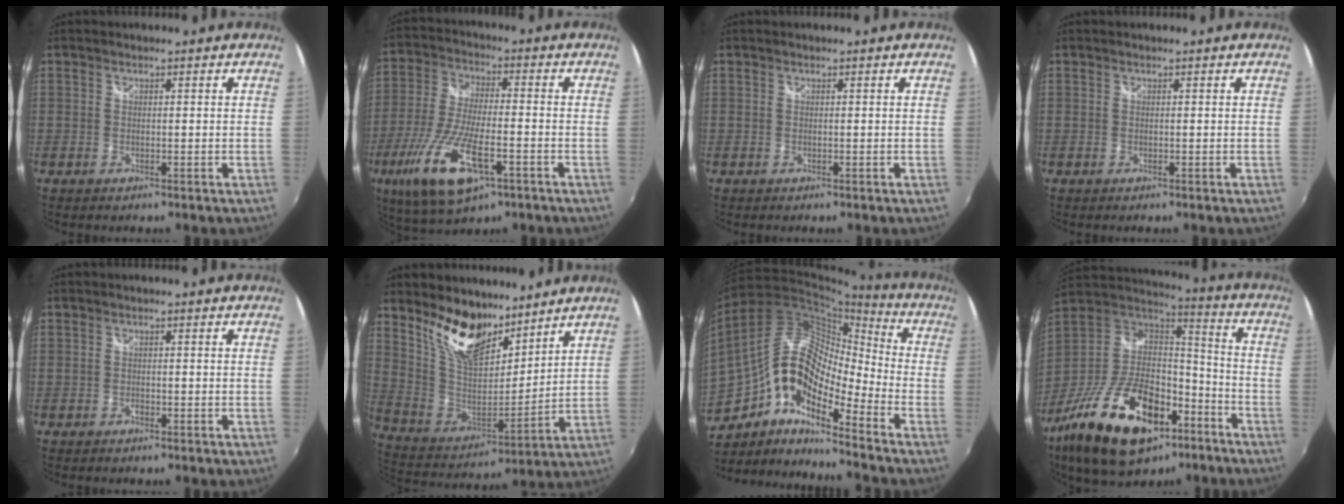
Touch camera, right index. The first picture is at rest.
{"total": 16.7, "force": [-7.8, 5.8, 13.6], "torque": [-0.290, -0.035, -0.144]}
{"total": 0.0}
{"total": 0.0}
{"total": 0.6, "force": [-0.4, 0.4, 0.2], "torque": [-0.004, -0.003, -0.009]}
{"total": 15.3, "force": [11.0, 6.7, 8.2], "torque": [-0.162, -0.005, 0.213]}
{"total": 17.8, "force": [-7.8, 7.8, 13.9], "torque": [-0.243, 0.002, -0.159]}
{"total": 27.8, "force": [-15.0, 14.0, 18.8], "torque": [-0.364, -0.011, -0.243]}